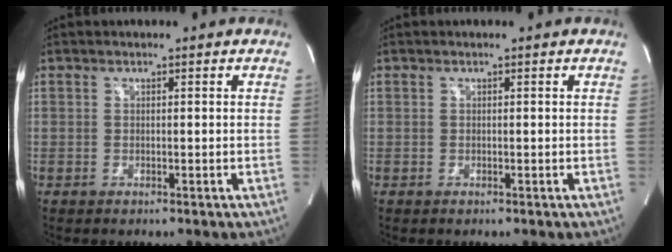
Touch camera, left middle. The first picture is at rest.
{"total": 0.0}